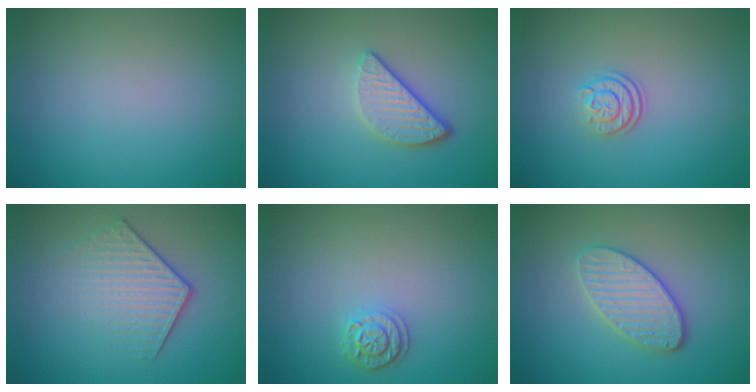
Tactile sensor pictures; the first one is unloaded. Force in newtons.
{"total": 3.3, "press": 2.6, "slide": 2.0}
{"total": 2.4, "press": 1.8, "slide": 1.6}
{"total": 4.2, "press": 3.0, "slide": 2.9}
{"total": 2.1, "press": 1.9, "slide": 0.9}
{"total": 3.7, "press": 3.5, "slide": 1.2}